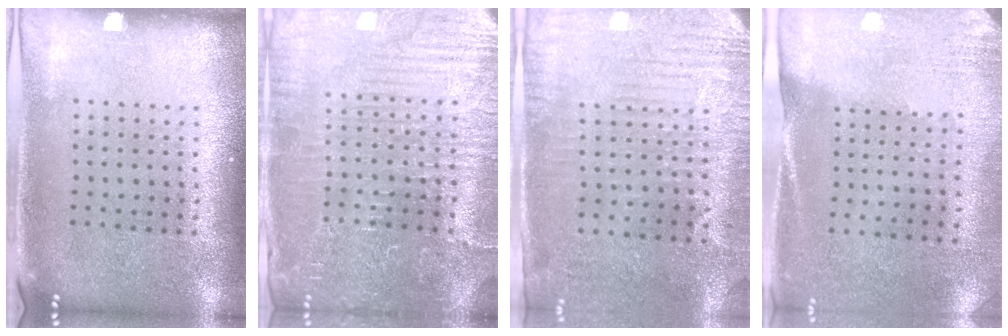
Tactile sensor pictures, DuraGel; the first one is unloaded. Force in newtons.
{"total": 4.3, "press": 4.2, "slide": 1.3}
{"total": 3.1, "press": 2.6, "slide": 1.7}
{"total": 2.6, "press": 2.3, "slide": 1.3}